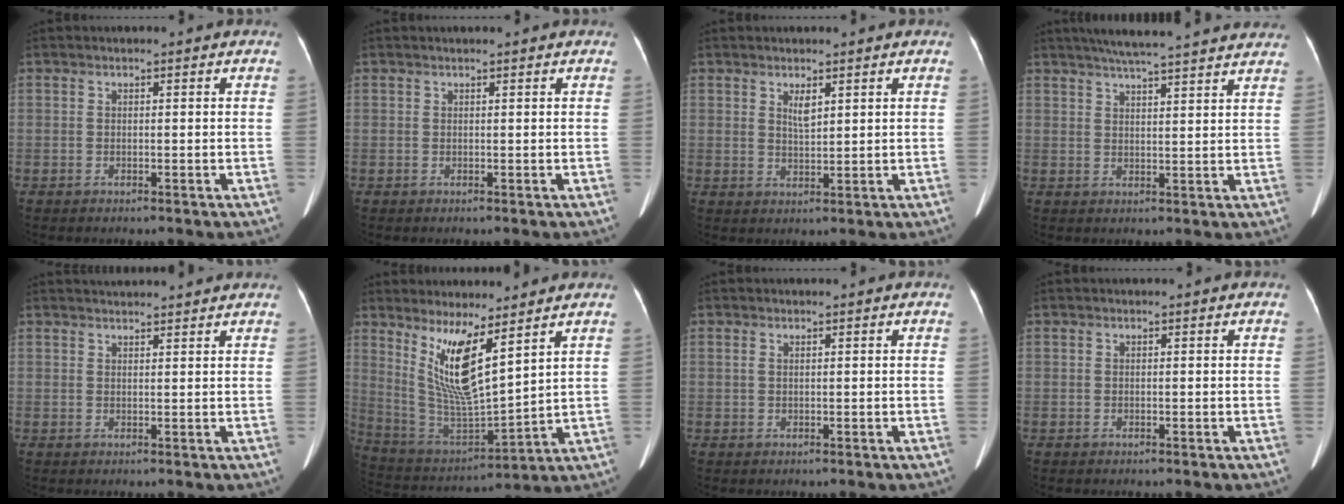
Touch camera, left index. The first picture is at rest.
{"total": 1.2, "force": [1.1, -0.2, 0.5], "torque": [-0.008, 0.013, 0.021]}
{"total": 2.0, "force": [1.2, 0.7, 1.4], "torque": [-0.030, 0.000, 0.025]}
{"total": 17.1, "force": [15.4, 0.7, 7.5], "torque": [-0.117, 0.024, 0.198]}
{"total": 6.4, "force": [6.2, -0.1, 1.6], "torque": [-0.024, 0.030, 0.075]}
{"total": 11.0, "force": [6.1, 1.5, 9.1], "torque": [-0.191, -0.026, 0.129]}
{"total": 0.5, "force": [0.2, 0.2, 0.4], "torque": [-0.014, 0.008, 0.005]}
{"total": 0.0}